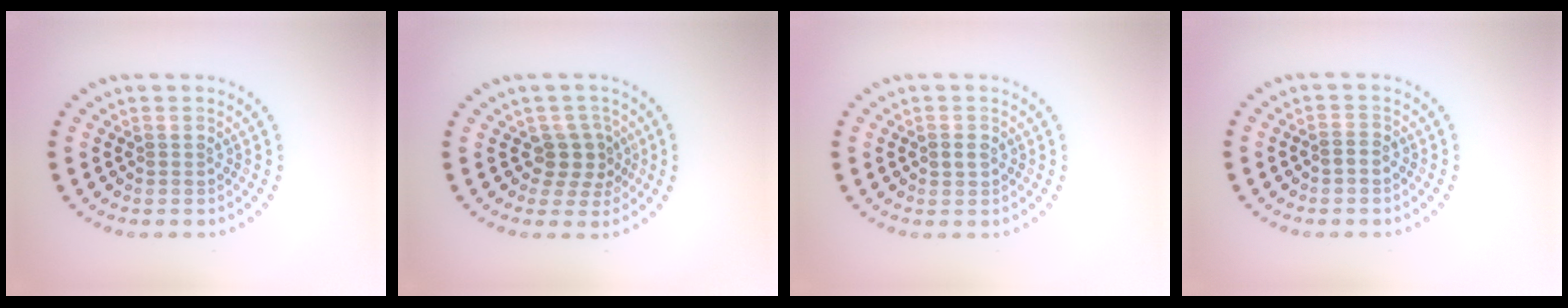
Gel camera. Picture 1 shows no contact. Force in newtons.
{"total": 2.6, "press": 2.1, "slide": 1.6}
{"total": 1.1, "press": 1.0, "slide": 0.3}
{"total": 0.8, "press": 0.8, "slide": 0.2}